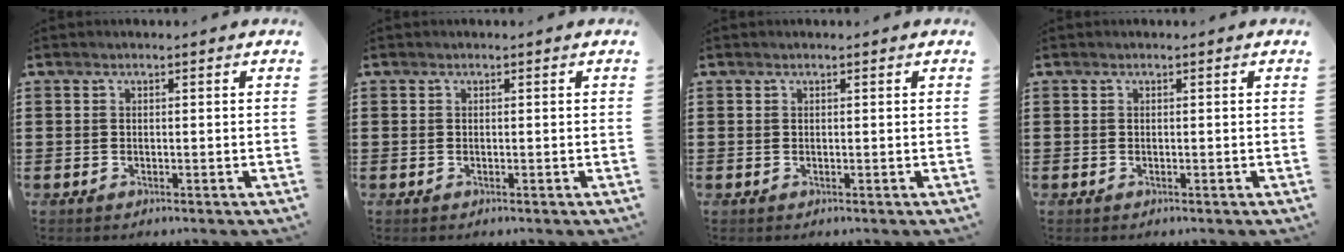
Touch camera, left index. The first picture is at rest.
{"total": 0.0}
{"total": 0.0}
{"total": 0.0}